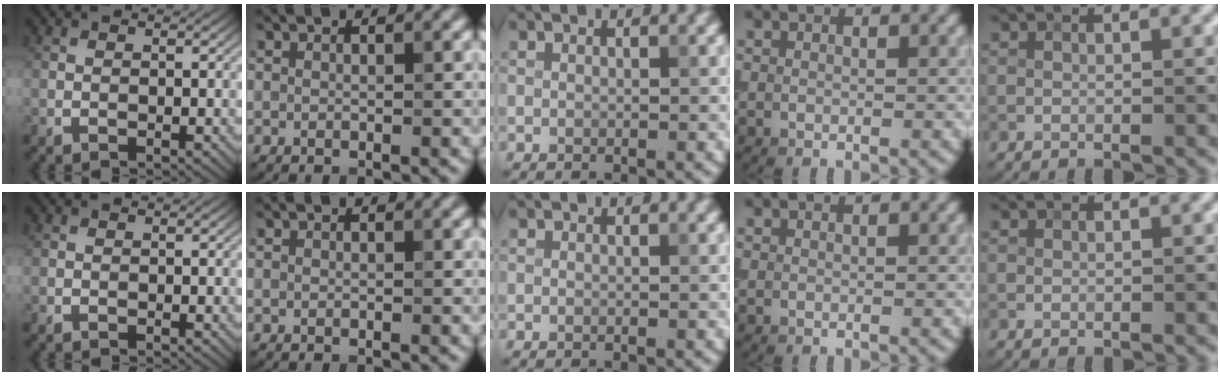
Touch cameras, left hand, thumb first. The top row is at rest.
{}